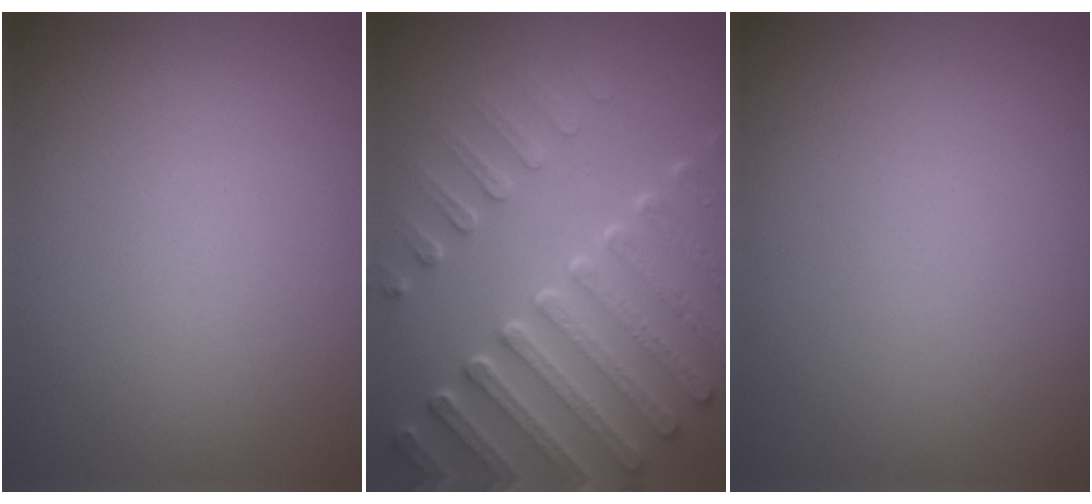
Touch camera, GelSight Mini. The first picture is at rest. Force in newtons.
{"total": 7.4, "press": 5.5, "slide": 4.9}
{"total": 0.0}